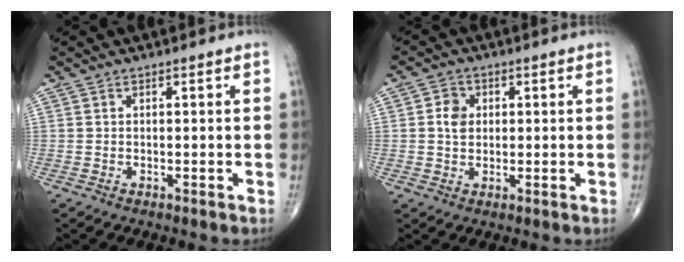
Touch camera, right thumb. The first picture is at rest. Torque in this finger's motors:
{"motor_torque": [-0.11, 0.14, 0.28, 0.19, 0.03]}